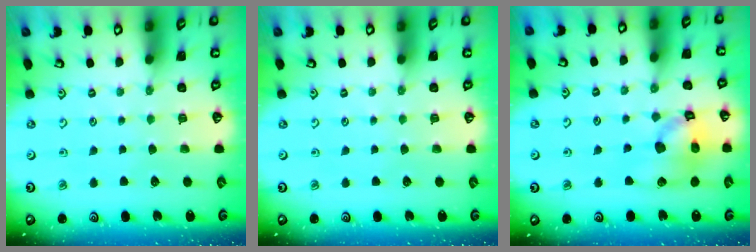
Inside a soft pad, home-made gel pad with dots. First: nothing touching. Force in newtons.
{"total": 0.0}
{"total": 15.4, "press": 15.2, "slide": 2.1}